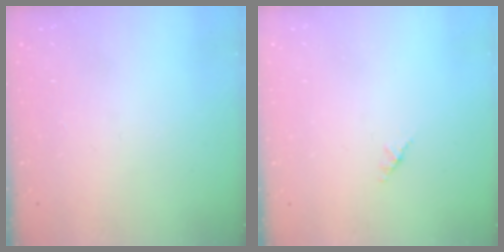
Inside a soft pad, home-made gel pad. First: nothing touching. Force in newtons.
{"total": 1.4, "press": 1.3, "slide": 0.4}